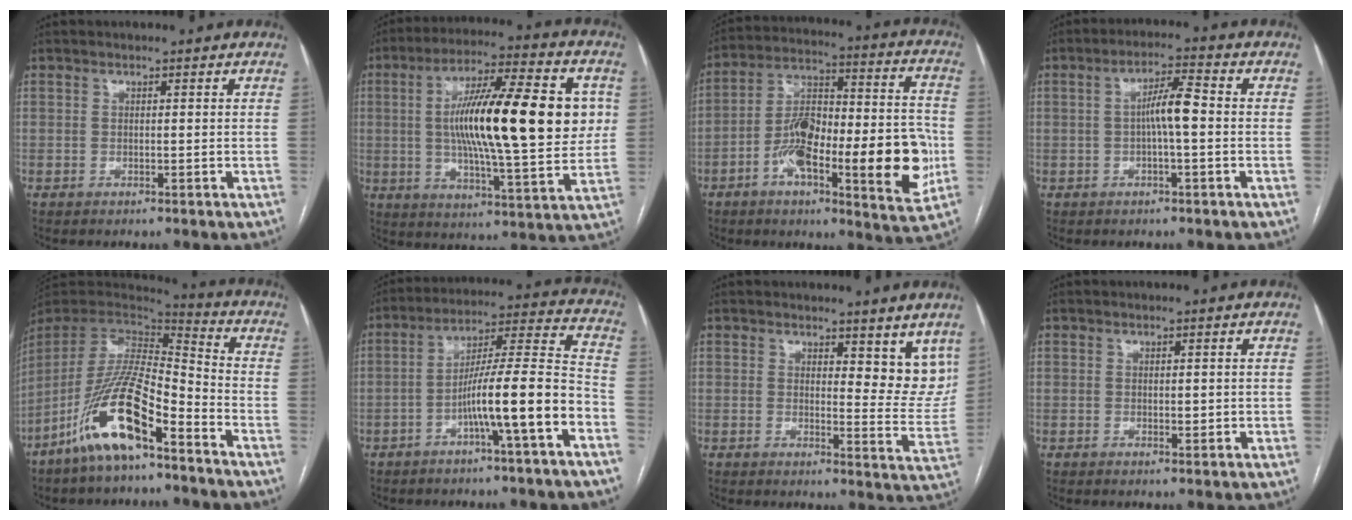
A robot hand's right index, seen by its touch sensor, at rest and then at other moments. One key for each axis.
{"total": 22.4, "fx": 2.8, "fy": 3.7, "fz": 21.9, "tx": -0.354, "ty": 0.020, "tz": 0.037}
{"total": 21.9, "fx": -5.8, "fy": 5.5, "fz": 20.4, "tx": -0.290, "ty": 0.025, "tz": -0.082}
{"total": 5.2, "fx": -0.3, "fy": 0.5, "fz": 5.2, "tx": -0.093, "ty": 0.013, "tz": -0.006}
{"total": 16.4, "fx": -10.0, "fy": 3.0, "fz": 12.6, "tx": -0.263, "ty": -0.015, "tz": -0.188}
{"total": 13.0, "fx": -5.4, "fy": -0.3, "fz": 11.8, "tx": -0.193, "ty": 0.021, "tz": -0.089}
{"total": 7.8, "fx": 5.9, "fy": 2.9, "fz": 4.2, "tx": -0.035, "ty": -0.025, "tz": 0.064}
{"total": 1.3, "fx": 0.0, "fy": 0.7, "fz": 1.1, "tx": -0.015, "ty": -0.003, "tz": 0.002}